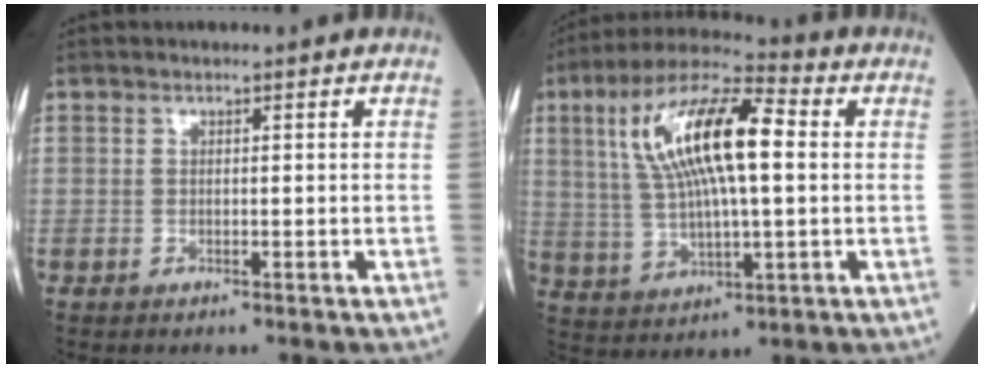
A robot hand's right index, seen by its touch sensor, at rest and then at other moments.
{"total": 16.2, "force": [3.3, 4.2, 15.2], "torque": [-0.302, 0.030, 0.058]}